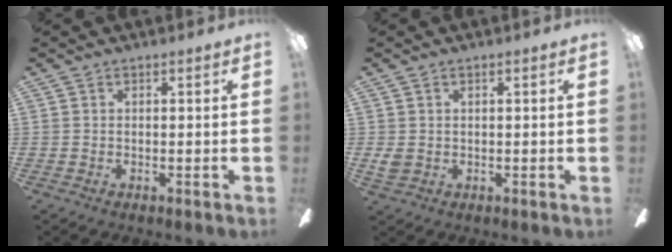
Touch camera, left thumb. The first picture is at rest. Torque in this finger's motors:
{"motor_torque": [-0.04, 0.12, 0.06, -0.17, 0.00]}